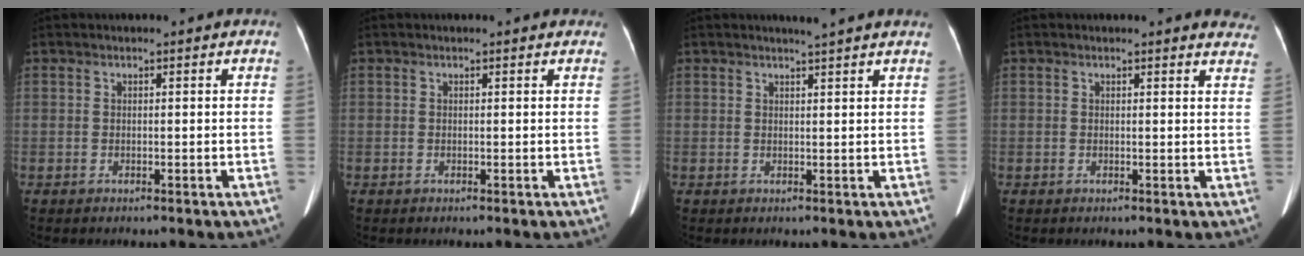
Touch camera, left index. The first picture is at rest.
{"total": 1.8, "force": [1.6, 0.6, 0.5], "torque": [-0.010, 0.006, 0.005]}
{"total": 3.9, "force": [3.5, -0.6, 1.7], "torque": [-0.024, 0.007, 0.038]}
{"total": 6.0, "force": [5.8, 1.0, 0.8], "torque": [0.017, -0.024, 0.027]}